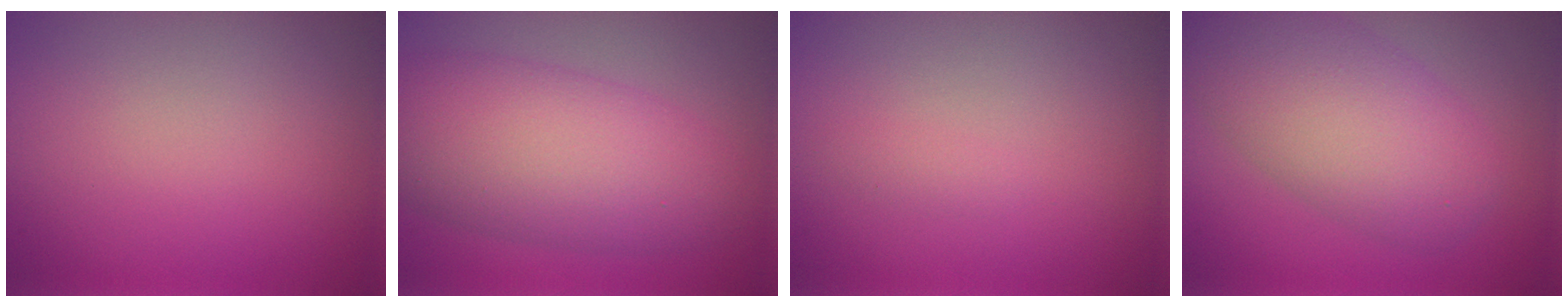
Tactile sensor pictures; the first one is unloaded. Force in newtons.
{"total": 8.7, "press": 8.7, "slide": 0.4}
{"total": 0.6, "press": 0.6, "slide": 0.0}
{"total": 7.9, "press": 7.9, "slide": 0.2}